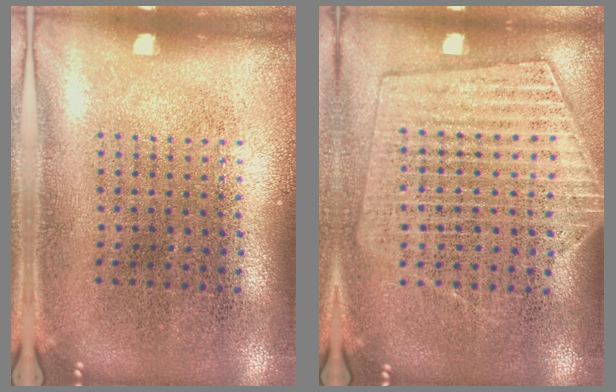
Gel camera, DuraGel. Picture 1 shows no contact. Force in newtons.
{"total": 1.3, "press": 1.2, "slide": 0.5}